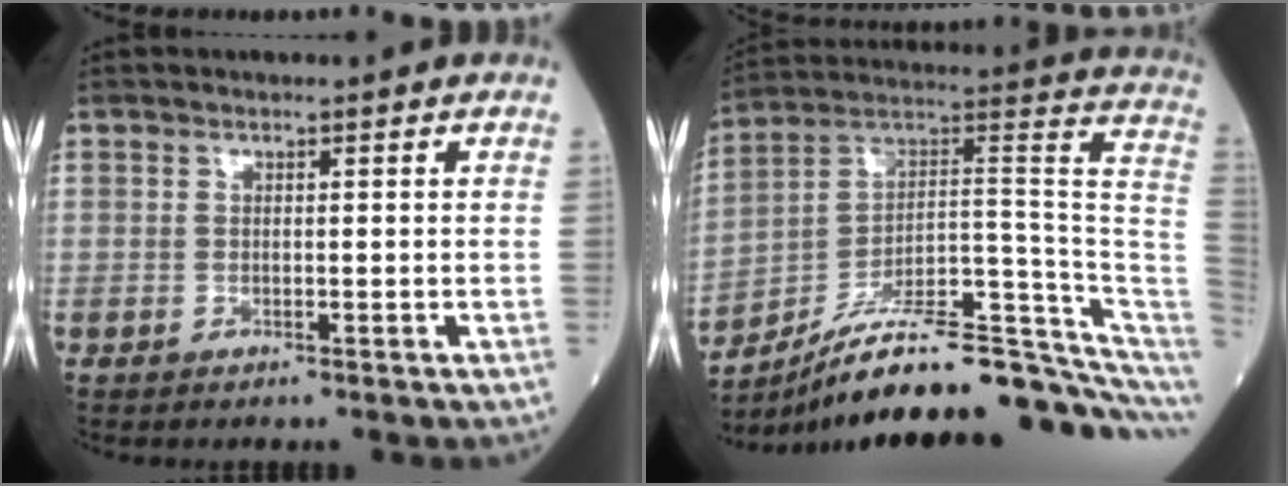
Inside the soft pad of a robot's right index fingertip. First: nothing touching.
{"total": 24.0, "force": [-18.3, 2.4, 15.3], "torque": [-0.145, 0.061, -0.280]}